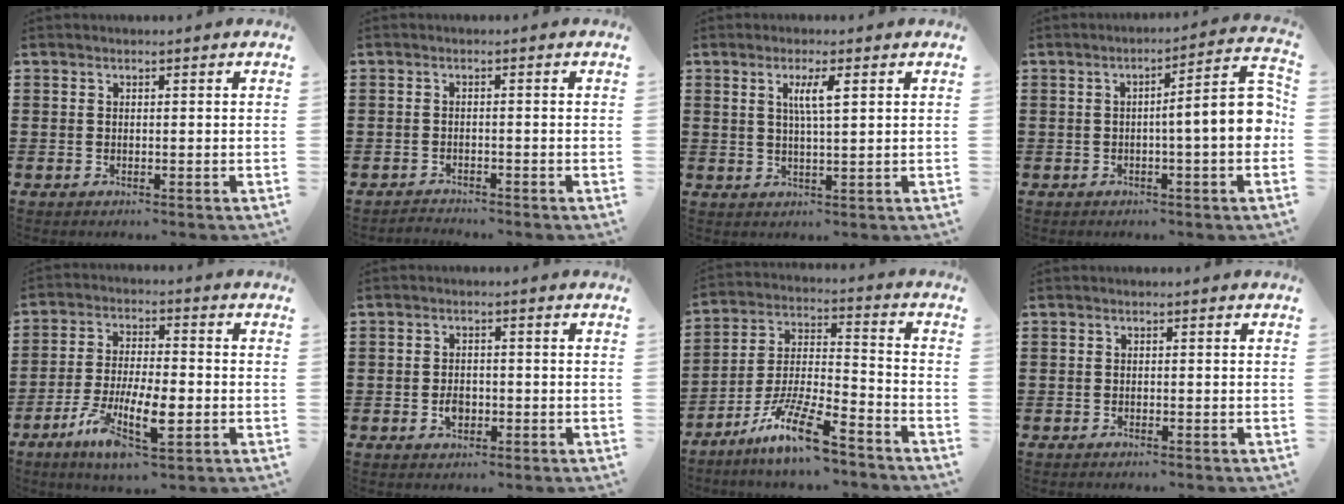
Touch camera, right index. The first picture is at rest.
{"total": 1.4, "force": [-1.4, 0.1, -0.1], "torque": [-0.004, 0.003, -0.031]}
{"total": 3.7, "force": [1.3, 0.5, 3.5], "torque": [-0.071, 0.004, 0.018]}
{"total": 8.7, "force": [-0.6, 1.2, 8.6], "torque": [-0.133, -0.008, -0.013]}
{"total": 9.5, "force": [-3.8, 3.3, 8.0], "torque": [-0.169, -0.005, -0.073]}
{"total": 2.6, "force": [-0.8, 1.7, 1.9], "torque": [-0.036, 0.001, -0.014]}
{"total": 12.0, "force": [-9.2, 1.5, 7.6], "torque": [-0.157, 0.014, -0.180]}
{"total": 0.6, "force": [-0.6, 0.0, 0.2], "torque": [-0.006, -0.002, -0.012]}